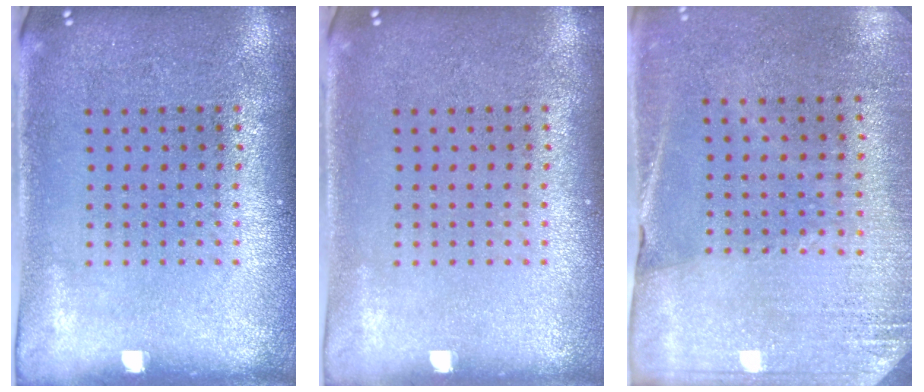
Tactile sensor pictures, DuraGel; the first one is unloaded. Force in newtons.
{"total": 0.0}
{"total": 2.7, "press": 2.6, "slide": 0.9}